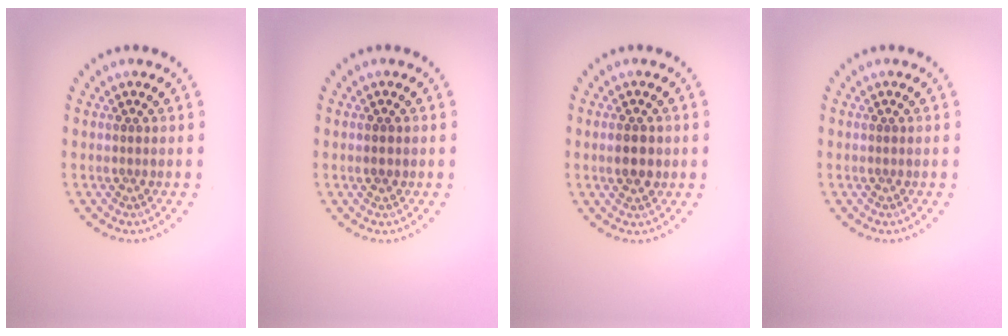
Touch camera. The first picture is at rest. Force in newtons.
{"total": 1.1, "press": 1.1, "slide": 0.2}
{"total": 2.3, "press": 2.3, "slide": 0.2}
{"total": 0.0}